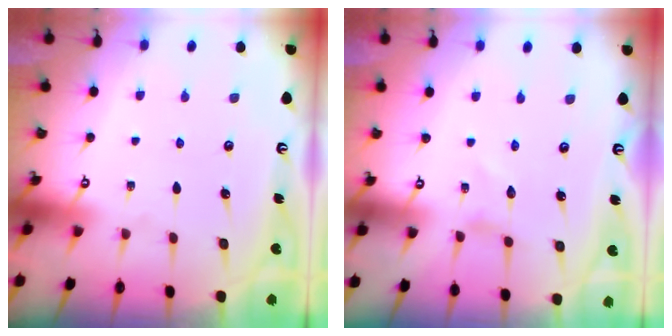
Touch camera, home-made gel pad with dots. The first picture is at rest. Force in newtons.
{"total": 0.0}